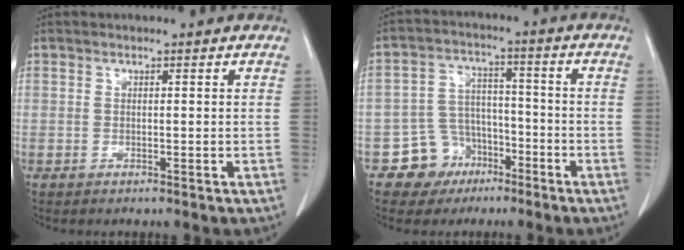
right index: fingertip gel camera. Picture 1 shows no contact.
{"total": 7.4, "force": [-4.1, 6.1, 0.8], "torque": [-0.007, 0.018, -0.061]}